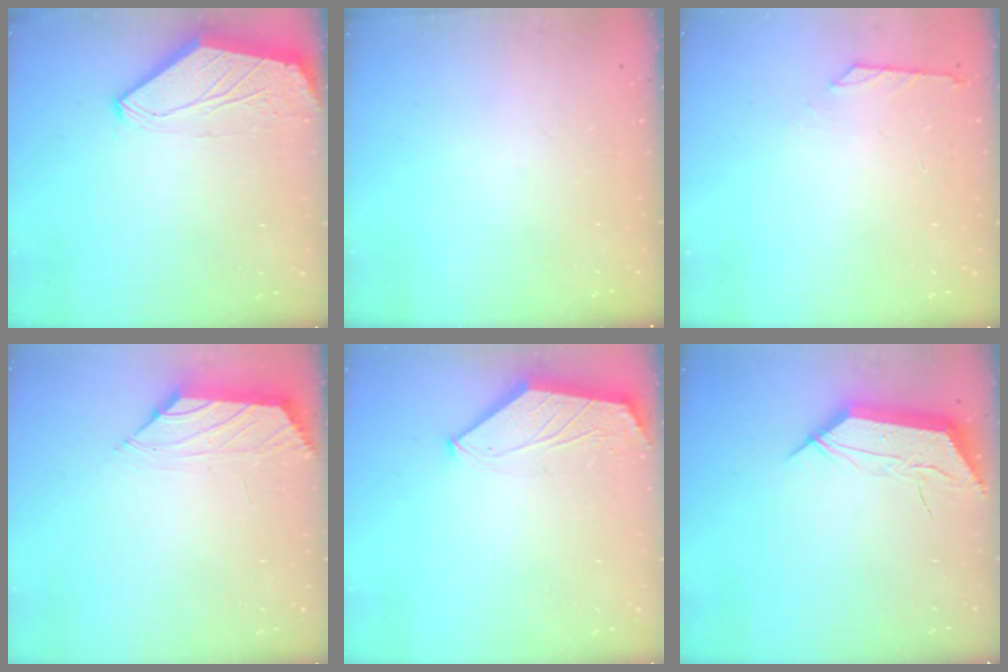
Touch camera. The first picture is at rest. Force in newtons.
{"total": 0.0}
{"total": 0.6, "press": 0.5, "slide": 0.4}
{"total": 0.9, "press": 0.7, "slide": 0.4}
{"total": 1.6, "press": 1.6, "slide": 0.4}
{"total": 10.8, "press": 10.8, "slide": 1.1}